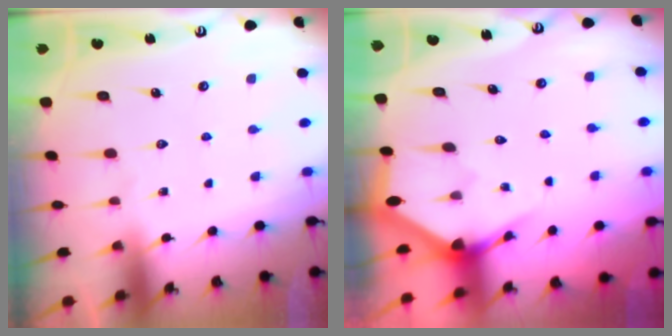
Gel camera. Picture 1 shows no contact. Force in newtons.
{"total": 3.1, "press": 3.1, "slide": 0.2}